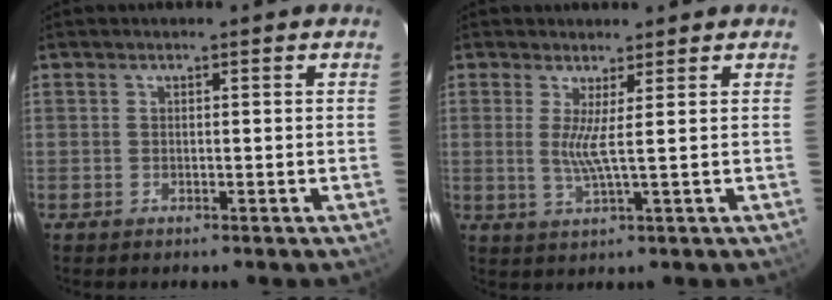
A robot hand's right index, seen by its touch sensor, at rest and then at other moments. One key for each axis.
{"total": 3.3, "fx": 0.9, "fy": -0.8, "fz": 3.1, "tx": -0.058, "ty": -0.012, "tz": 0.011}